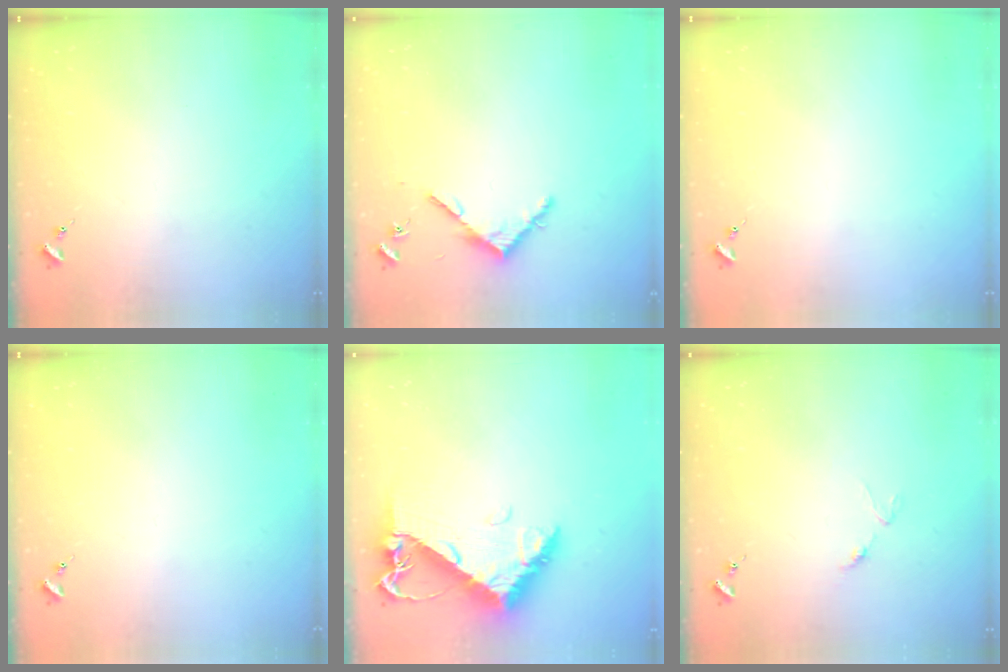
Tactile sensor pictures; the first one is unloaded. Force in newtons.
{"total": 3.7, "press": 3.7, "slide": 0.3}
{"total": 0.0}
{"total": 0.0}
{"total": 11.4, "press": 11.3, "slide": 1.4}
{"total": 3.1, "press": 3.0, "slide": 0.4}